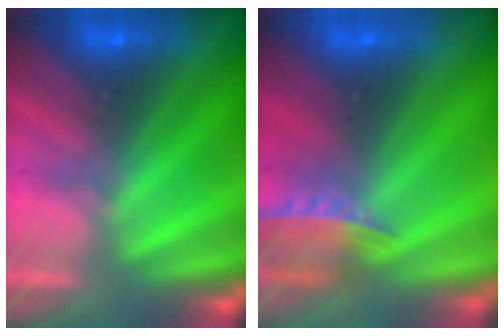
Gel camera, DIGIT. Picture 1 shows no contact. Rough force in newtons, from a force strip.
{"total": 7.1}